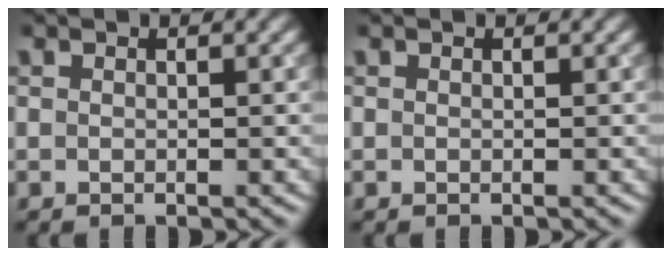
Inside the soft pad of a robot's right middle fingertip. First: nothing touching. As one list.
[{"total": 0.0}]